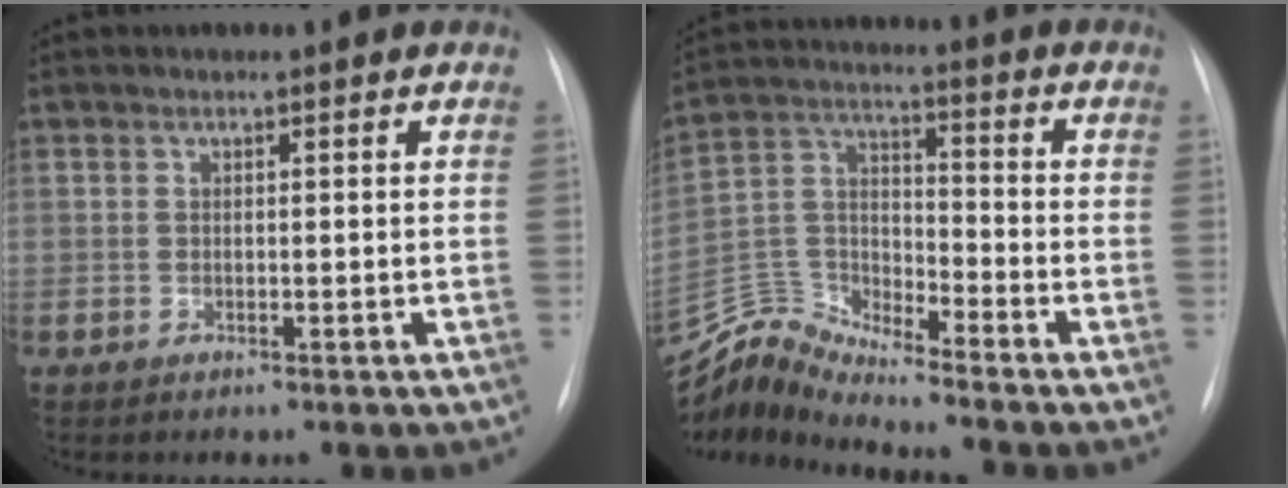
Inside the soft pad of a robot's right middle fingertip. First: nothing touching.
{"total": 10.0, "force": [-9.9, -1.0, 0.6], "torque": [-0.021, 0.024, -0.195]}